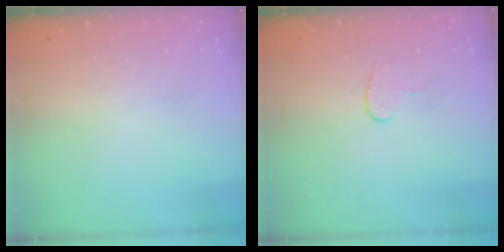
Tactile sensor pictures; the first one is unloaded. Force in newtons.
{"total": 4.4, "press": 4.4, "slide": 0.5}